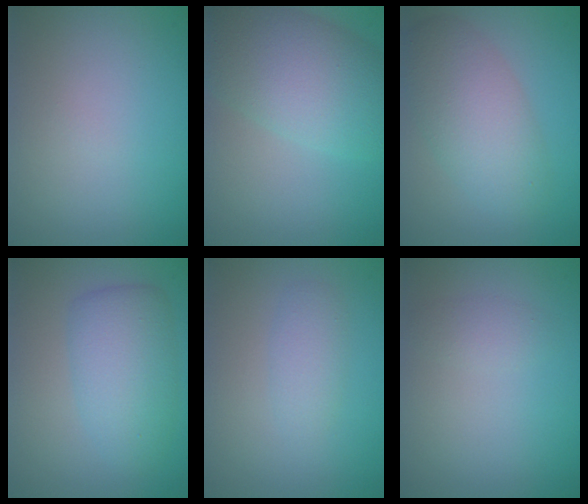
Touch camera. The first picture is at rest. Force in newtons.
{"total": 8.2, "press": 8.2, "slide": 0.4}
{"total": 5.5, "press": 5.5, "slide": 0.1}
{"total": 4.7, "press": 4.7, "slide": 0.1}
{"total": 1.7, "press": 1.7, "slide": 0.1}
{"total": 1.1, "press": 1.1, "slide": 0.0}